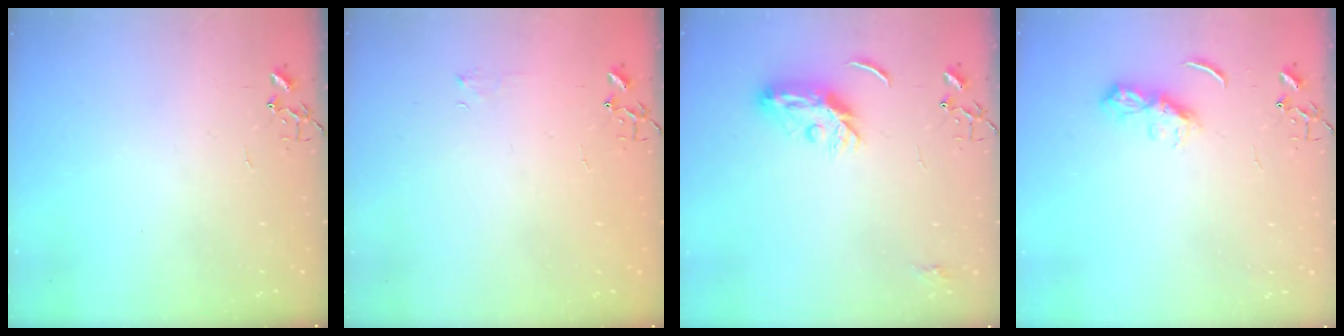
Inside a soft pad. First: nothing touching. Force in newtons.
{"total": 3.8, "press": 3.8, "slide": 0.5}
{"total": 7.7, "press": 7.7, "slide": 0.2}
{"total": 6.7, "press": 6.7, "slide": 0.6}